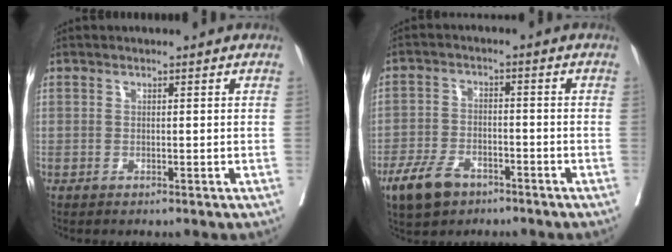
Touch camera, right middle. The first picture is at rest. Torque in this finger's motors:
{"motor_torque": [0.96, -0.85, 0.40, 0.11]}